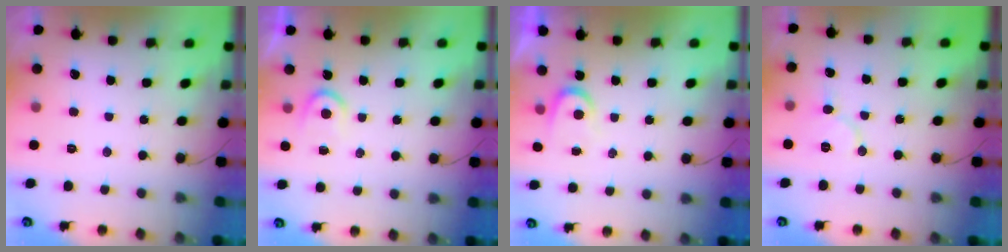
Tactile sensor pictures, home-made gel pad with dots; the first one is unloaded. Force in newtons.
{"total": 3.6, "press": 3.6, "slide": 0.4}
{"total": 4.2, "press": 4.2, "slide": 0.3}
{"total": 7.0, "press": 7.0, "slide": 0.8}